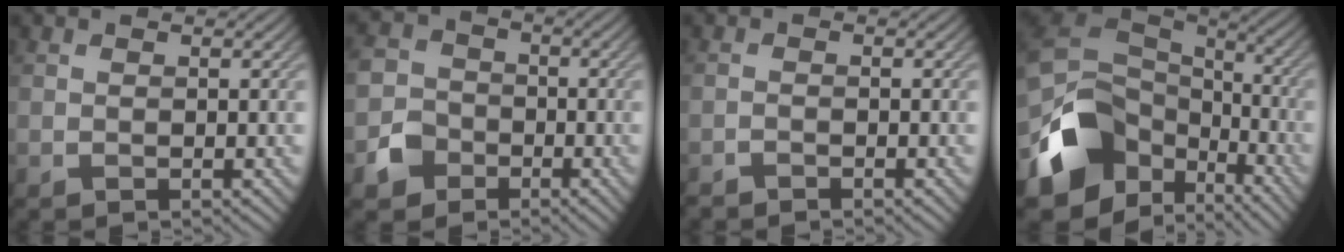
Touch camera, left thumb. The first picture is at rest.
{"total": 5.3, "force": [-2.6, 4.3, 1.8], "torque": [-0.049, 0.001, -0.063]}
{"total": 1.2, "force": [-1.2, -0.1, 0.3], "torque": [-0.007, 0.001, -0.025]}
{"total": 14.3, "force": [-6.3, 9.7, 8.3], "torque": [-0.201, -0.031, -0.108]}